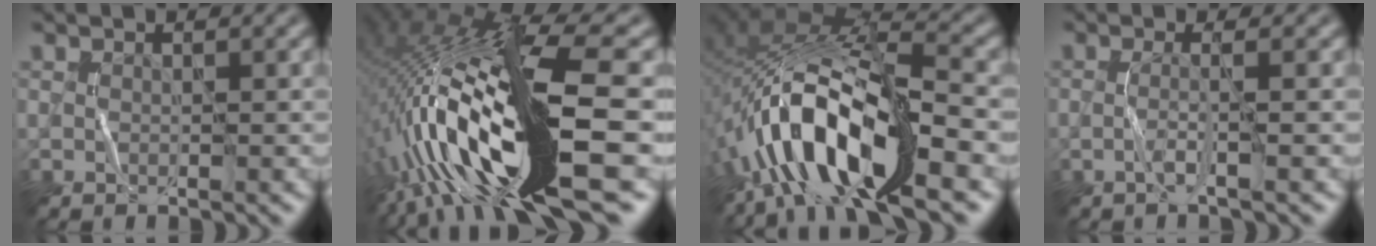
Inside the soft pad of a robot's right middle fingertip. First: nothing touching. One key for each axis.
{"total": 18.4, "fx": -2.6, "fy": 4.3, "fz": 17.7, "tx": -0.315, "ty": 0.020, "tz": -0.049}
{"total": 13.0, "fx": -5.6, "fy": 4.9, "fz": 10.6, "tx": -0.200, "ty": 0.011, "tz": -0.102}
{"total": 1.6, "fx": -0.5, "fy": 0.2, "fz": 1.5, "tx": -0.027, "ty": 0.003, "tz": -0.019}